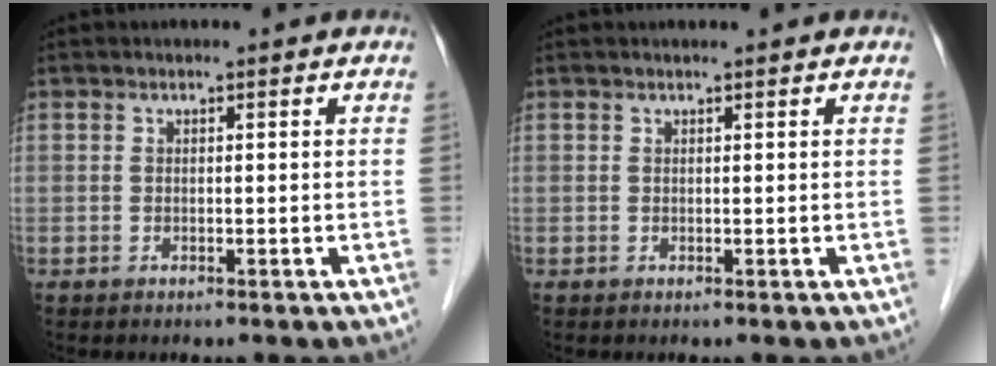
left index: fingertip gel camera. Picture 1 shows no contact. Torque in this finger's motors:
{"motor_torque": [0.25, -0.15, 0.00, 0.00]}